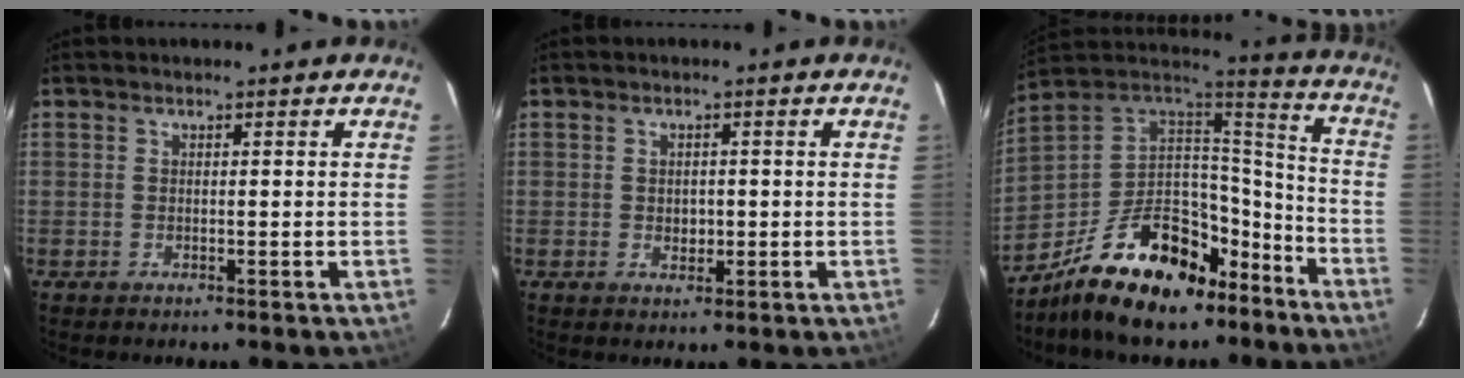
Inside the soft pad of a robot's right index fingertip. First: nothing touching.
{"total": 2.0, "force": [-0.1, 1.6, 1.1], "torque": [-0.017, 0.002, -0.001]}
{"total": 23.2, "force": [-15.0, 11.5, 13.5], "torque": [-0.254, 0.033, -0.226]}